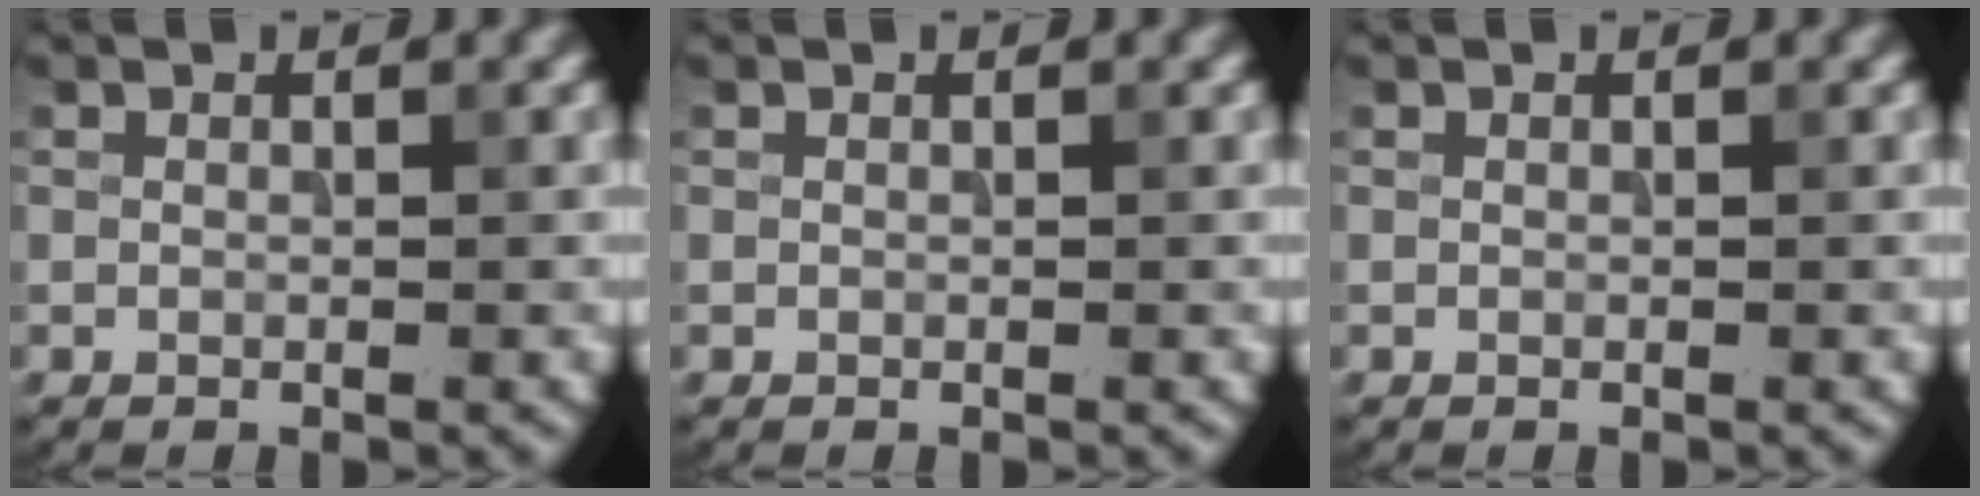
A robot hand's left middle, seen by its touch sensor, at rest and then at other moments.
{"total": 0.0}
{"total": 0.0}